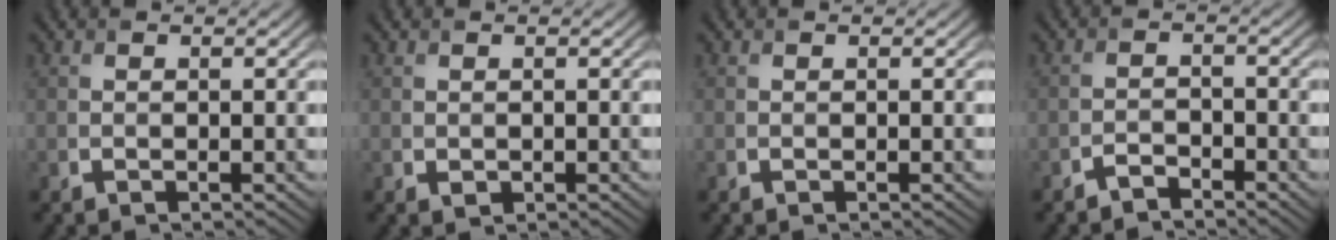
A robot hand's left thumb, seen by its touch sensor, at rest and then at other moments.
{"total": 0.6, "force": [-0.1, 0.5, 0.3], "torque": [-0.004, -0.005, 0.001]}
{"total": 0.0}
{"total": 1.9, "force": [-1.8, 0.5, 0.5], "torque": [-0.008, 0.004, -0.040]}